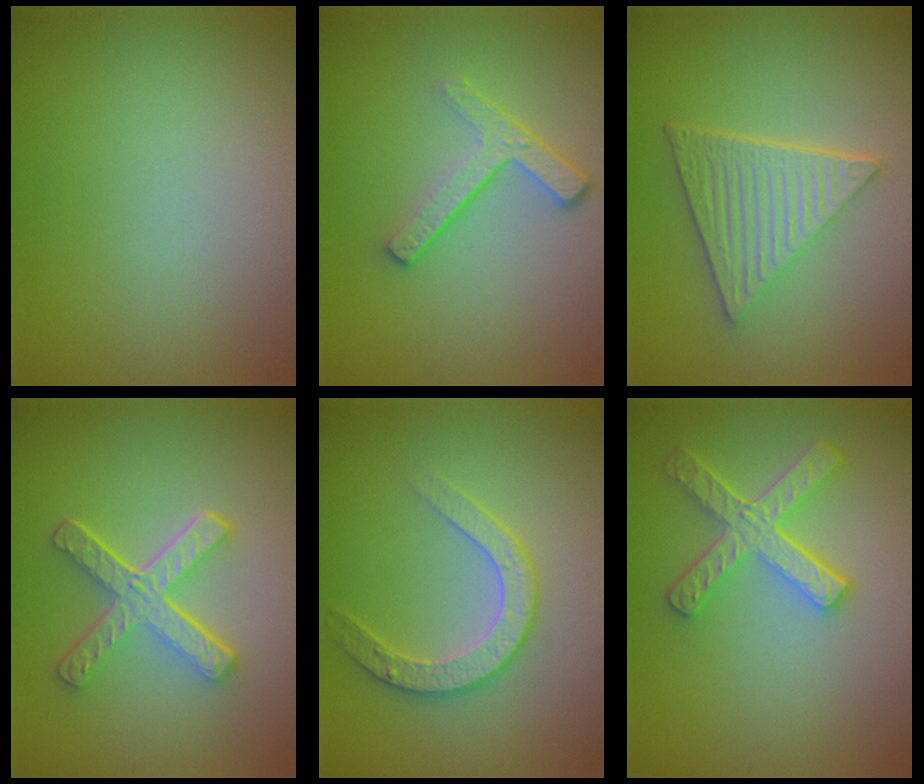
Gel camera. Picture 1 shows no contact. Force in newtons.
{"total": 3.5, "press": 2.5, "slide": 2.5}
{"total": 6.2, "press": 4.4, "slide": 4.4}
{"total": 5.3, "press": 3.7, "slide": 3.8}
{"total": 2.8, "press": 2.7, "slide": 0.6}
{"total": 5.1, "press": 3.8, "slide": 3.3}